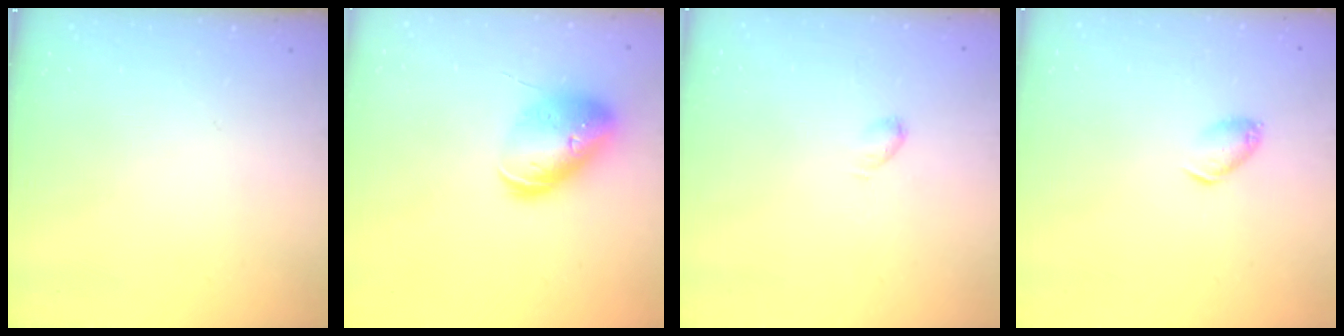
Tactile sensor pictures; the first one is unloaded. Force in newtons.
{"total": 14.7, "press": 14.5, "slide": 2.3}
{"total": 2.8, "press": 2.8, "slide": 0.5}
{"total": 6.6, "press": 6.5, "slide": 1.2}